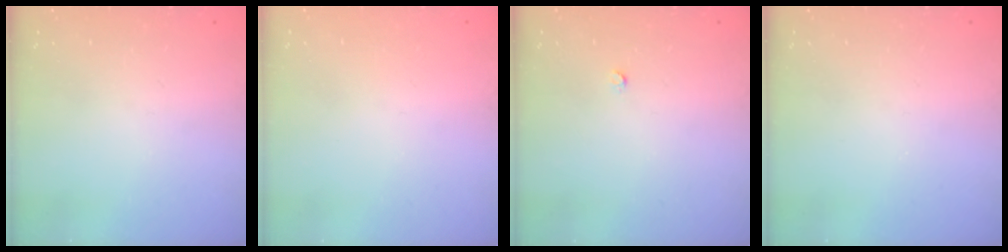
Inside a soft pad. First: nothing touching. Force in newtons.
{"total": 0.7, "press": 0.7, "slide": 0.3}
{"total": 2.2, "press": 2.2, "slide": 0.3}
{"total": 0.0}